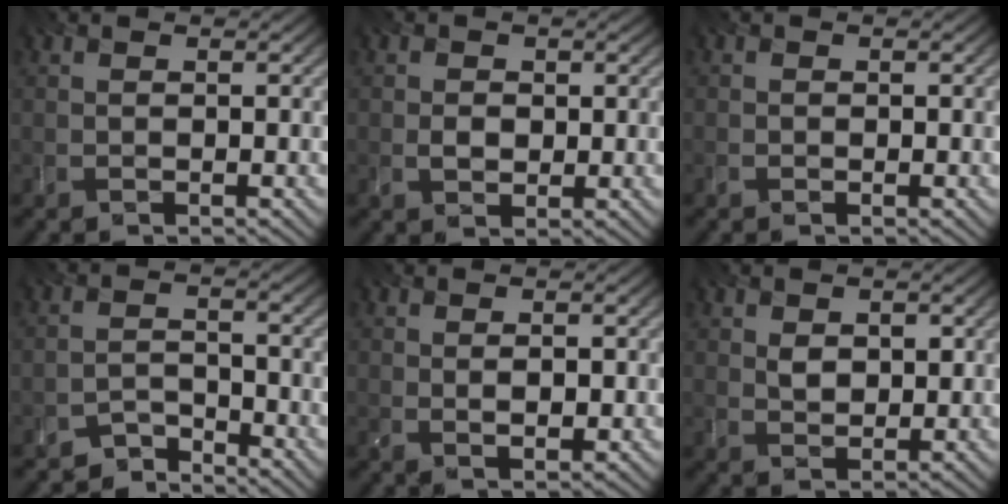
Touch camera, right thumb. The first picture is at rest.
{"total": 1.8, "force": [0.2, 1.6, 0.8], "torque": [-0.016, -0.007, 0.003]}
{"total": 0.0}
{"total": 3.1, "force": [-3.0, 0.7, 0.2], "torque": [0.004, 0.004, -0.062]}
{"total": 1.5, "force": [0.4, 0.6, 1.4], "torque": [-0.023, -0.004, 0.009]}
{"total": 2.4, "force": [1.0, 1.6, 1.5], "torque": [-0.031, -0.004, 0.022]}